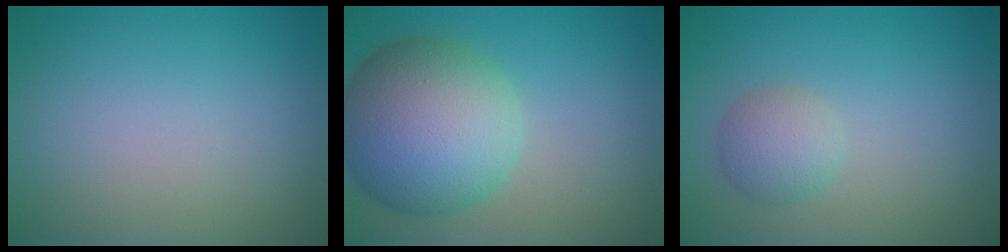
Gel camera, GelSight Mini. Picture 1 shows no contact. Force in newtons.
{"total": 10.6, "press": 10.6, "slide": 0.6}
{"total": 2.4, "press": 2.4, "slide": 0.0}